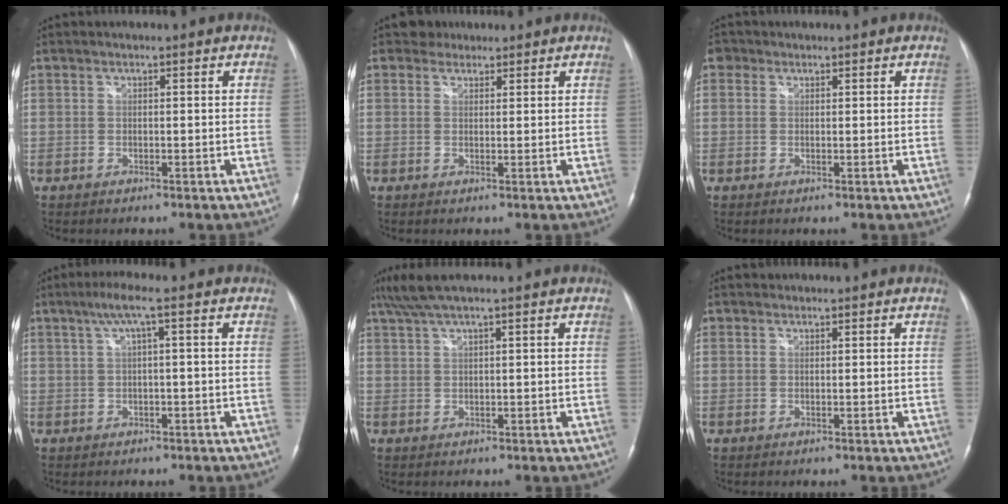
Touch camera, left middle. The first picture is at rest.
{"total": 2.1, "force": [1.6, 1.2, -0.4], "torque": [0.008, 0.008, 0.022]}
{"total": 1.7, "force": [0.8, 1.4, 0.2], "torque": [0.001, 0.007, 0.010]}
{"total": 3.6, "force": [1.1, -0.3, 3.4], "torque": [-0.068, 0.019, 0.024]}
{"total": 4.3, "force": [3.2, -0.3, 2.9], "torque": [-0.070, 0.028, 0.067]}
{"total": 1.1, "force": [0.9, 0.5, -0.4], "torque": [0.003, 0.003, 0.013]}